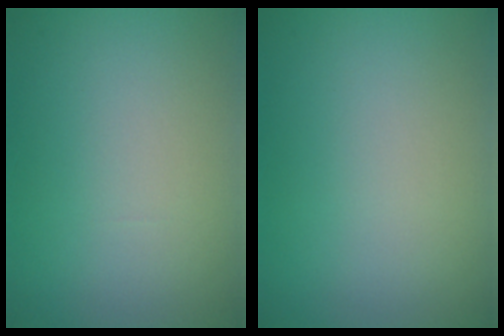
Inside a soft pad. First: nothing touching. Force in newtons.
{"total": 0.0}